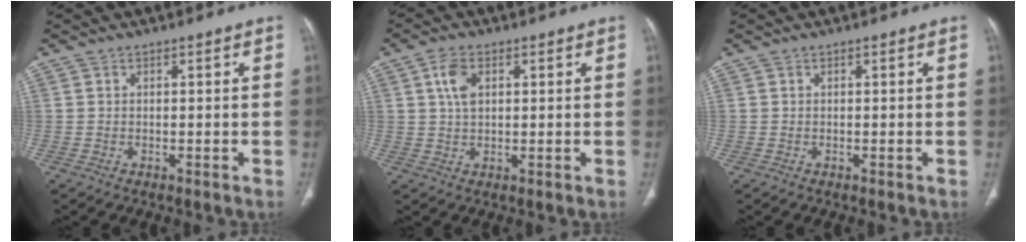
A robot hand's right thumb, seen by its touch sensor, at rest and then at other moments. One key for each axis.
{"total": 5.0, "fx": 1.7, "fy": 2.9, "fz": 3.7, "tx": -0.072, "ty": 0.001, "tz": 0.033}
{"total": 0.0}